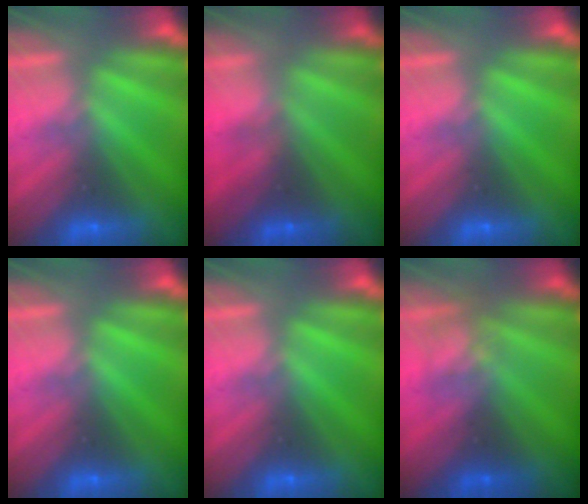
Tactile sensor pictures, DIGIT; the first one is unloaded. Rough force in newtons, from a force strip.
{"total": 2.2}
{"total": 0.0}
{"total": 0.0}
{"total": 0.0}
{"total": 2.4}